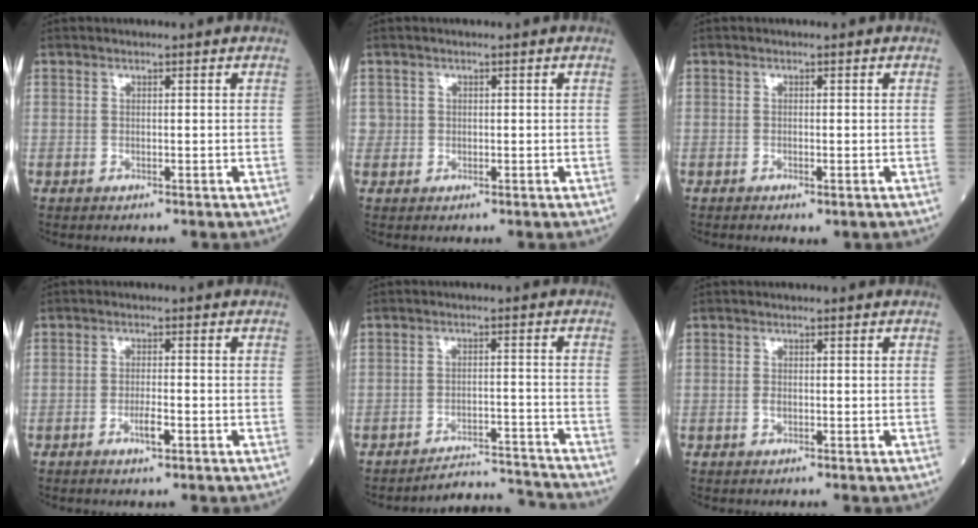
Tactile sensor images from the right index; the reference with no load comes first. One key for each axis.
{"total": 1.1, "fx": 0.1, "fy": 1.1, "fz": 0.0, "tx": 0.010, "ty": 0.005, "tz": 0.000}
{"total": 1.2, "fx": -0.7, "fy": 0.3, "fz": 0.9, "tx": -0.016, "ty": -0.003, "tz": -0.008}
{"total": 2.6, "fx": -1.3, "fy": 0.3, "fz": 2.2, "tx": -0.039, "ty": 0.000, "tz": -0.024}
{"total": 8.1, "fx": -7.9, "fy": -1.2, "fz": -1.2, "tx": 0.018, "ty": 0.011, "tz": -0.123}
{"total": 0.6, "fx": -0.3, "fy": 0.3, "fz": 0.5, "tx": -0.011, "ty": 0.001, "tz": -0.008}